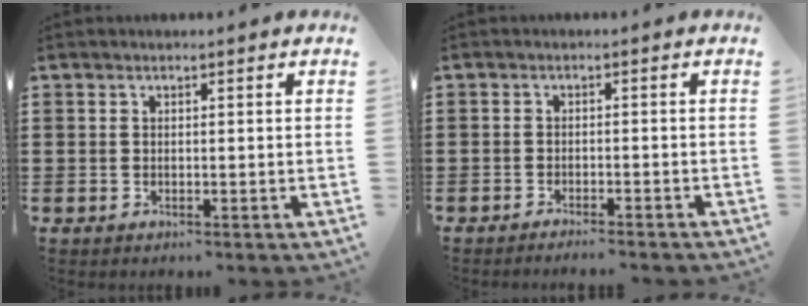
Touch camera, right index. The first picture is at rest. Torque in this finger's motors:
{"motor_torque": [0.00, 1.40, -0.77, -0.08]}